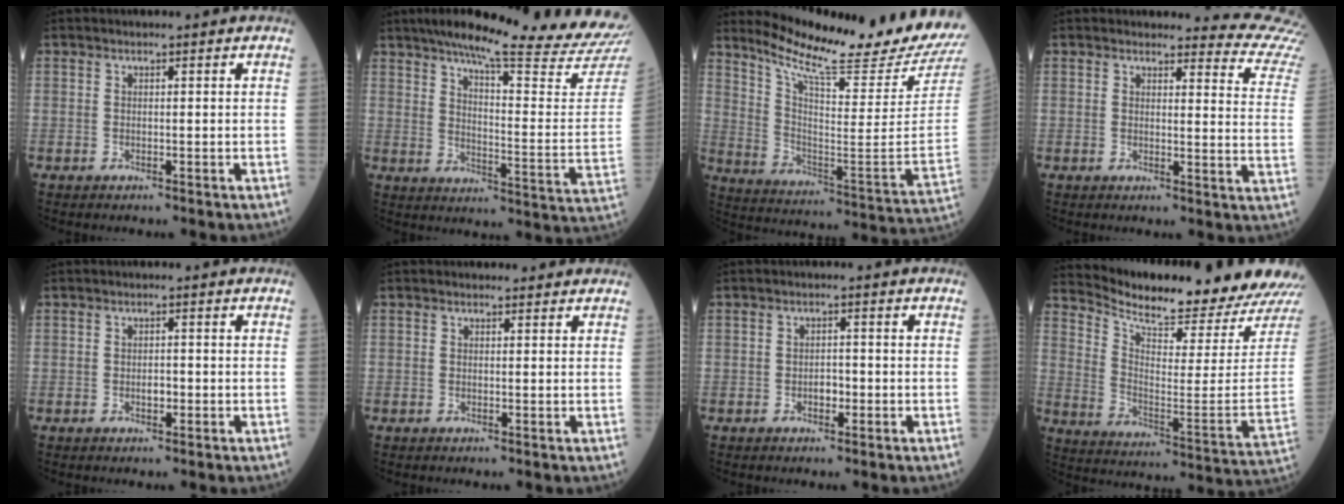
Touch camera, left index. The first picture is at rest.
{"total": 25.4, "force": [22.3, -0.4, 12.1], "torque": [-0.178, -0.085, 0.281]}
{"total": 22.8, "force": [20.7, -1.6, 9.5], "torque": [-0.174, -0.118, 0.295]}
{"total": 12.6, "force": [12.6, 0.6, 0.2], "torque": [0.036, -0.113, 0.094]}
{"total": 1.3, "force": [-0.6, 0.7, 1.0], "torque": [-0.015, -0.001, -0.011]}
{"total": 1.5, "force": [1.4, 0.6, 0.0], "torque": [-0.005, -0.001, 0.010]}
{"total": 1.7, "force": [-0.9, 0.9, 1.2], "torque": [-0.014, 0.001, -0.016]}
{"total": 20.1, "force": [19.4, 0.4, 5.2], "torque": [-0.111, -0.100, 0.268]}